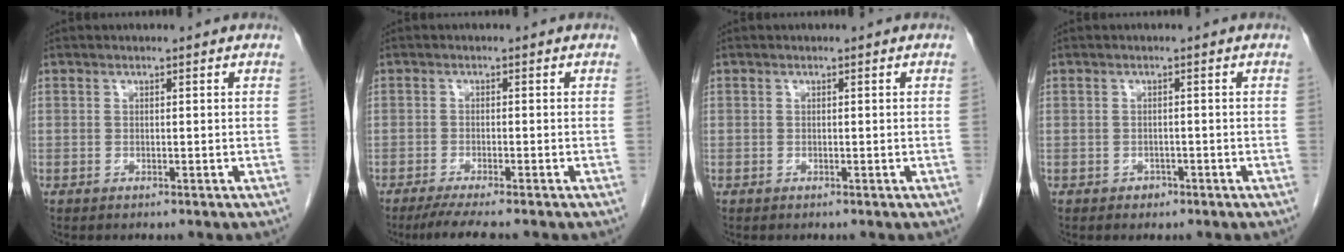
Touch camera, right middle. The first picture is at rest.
{"total": 5.4, "force": [-4.4, 0.0, 3.1], "torque": [-0.048, -0.013, -0.071]}
{"total": 0.0}
{"total": 1.3, "force": [-0.8, 0.9, 0.3], "torque": [-0.007, 0.003, -0.012]}